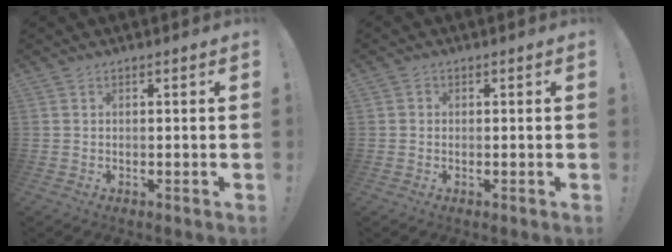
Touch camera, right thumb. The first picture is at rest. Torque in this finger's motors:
{"motor_torque": [-0.23, -0.11, -0.04, 0.05, 0.02]}